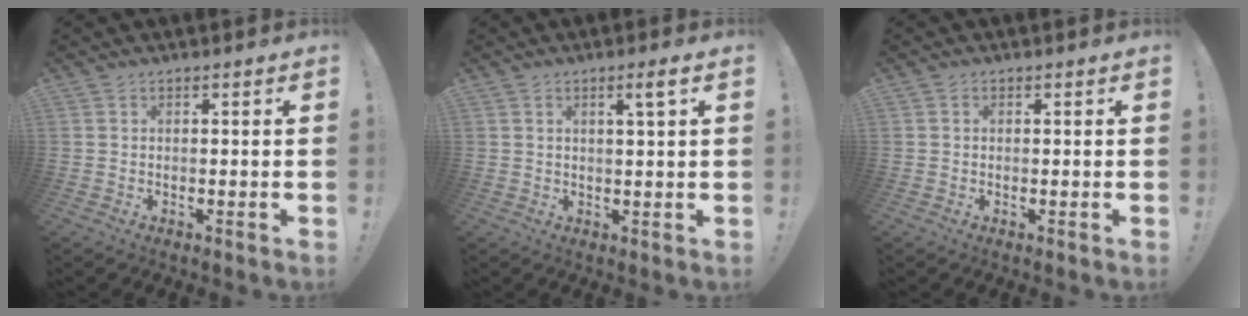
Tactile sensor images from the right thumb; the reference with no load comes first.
{"total": 3.6, "force": [1.6, 0.0, 3.2], "torque": [-0.040, -0.009, 0.019]}
{"total": 0.6, "force": [-0.1, 0.5, 0.1], "torque": [-0.001, 0.003, -0.002]}